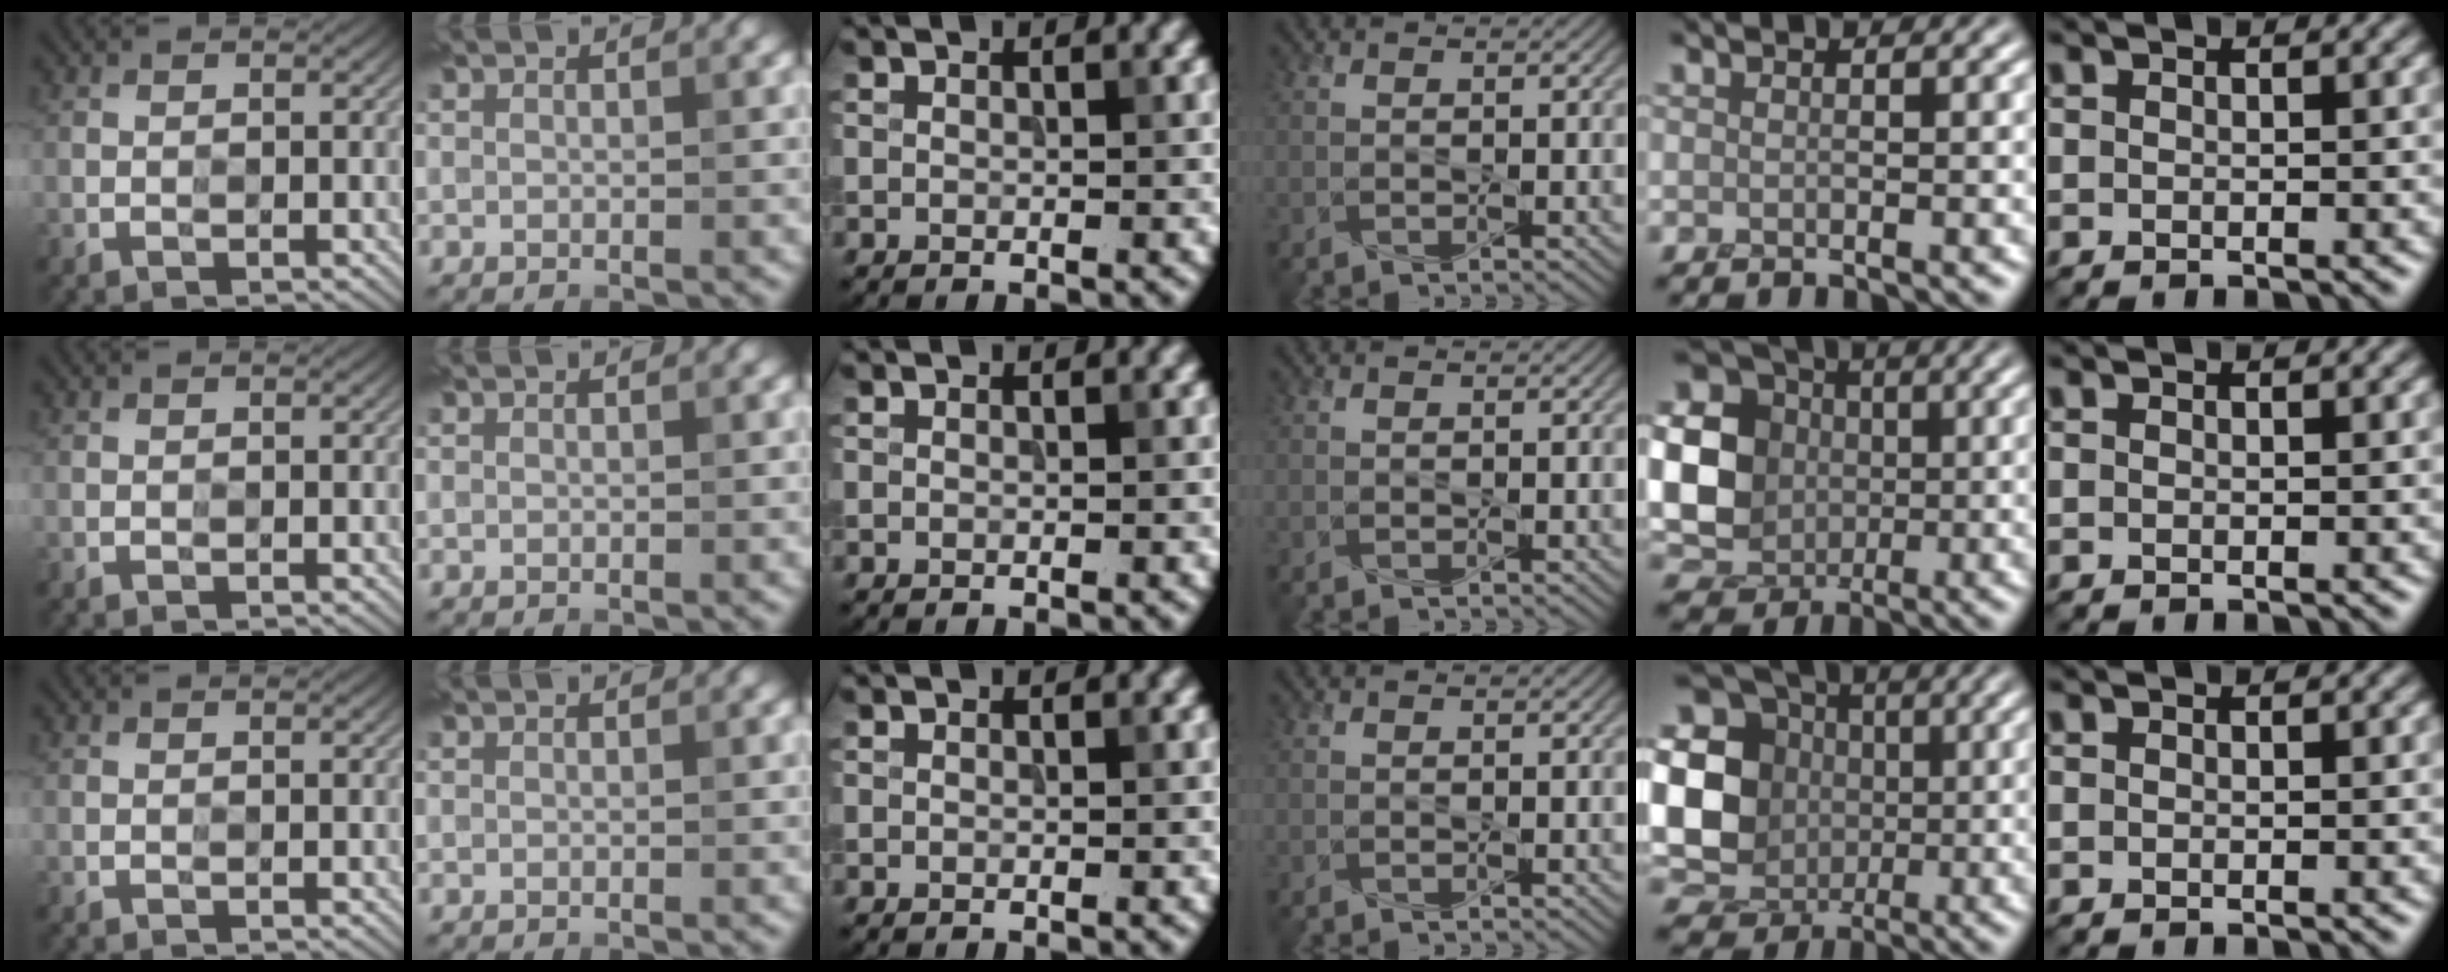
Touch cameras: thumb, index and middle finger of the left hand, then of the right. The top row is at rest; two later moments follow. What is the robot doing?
{"motion": "press", "object": "toy piano key"}